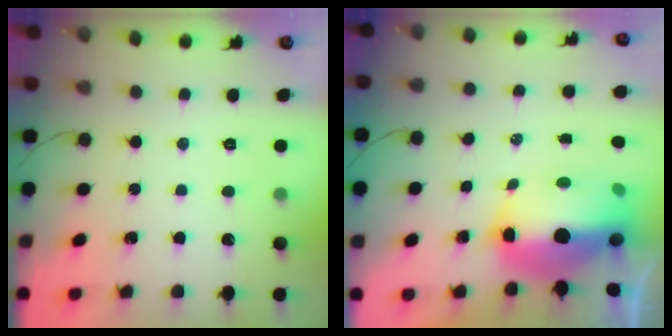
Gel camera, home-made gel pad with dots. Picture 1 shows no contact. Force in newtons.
{"total": 14.2, "press": 14.0, "slide": 2.1}